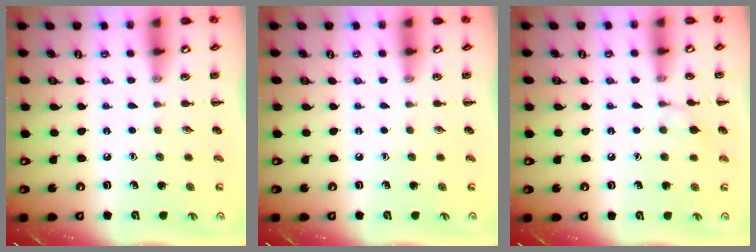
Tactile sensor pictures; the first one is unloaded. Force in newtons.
{"total": 0.0}
{"total": 5.8, "press": 5.6, "slide": 1.6}